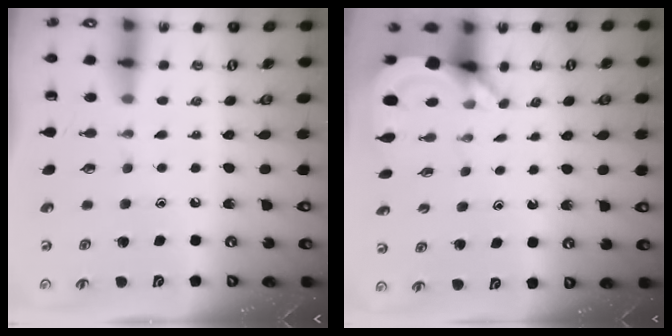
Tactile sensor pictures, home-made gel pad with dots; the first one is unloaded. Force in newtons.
{"total": 3.9, "press": 3.8, "slide": 0.3}